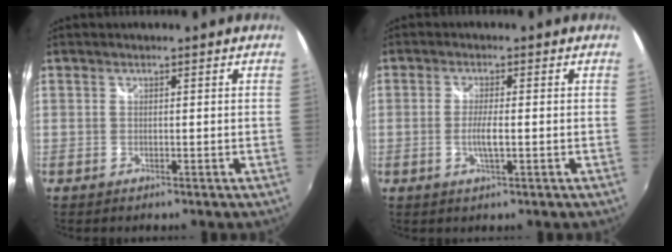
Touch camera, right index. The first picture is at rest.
{"total": 3.5, "force": [-0.7, 0.4, 3.4], "torque": [-0.064, -0.007, -0.013]}